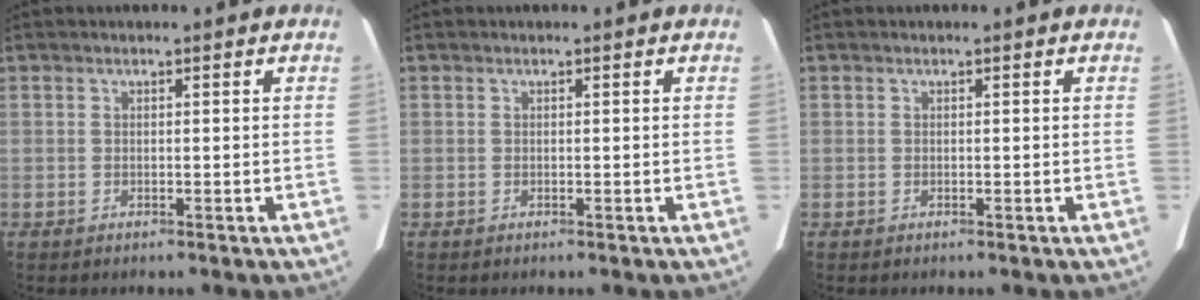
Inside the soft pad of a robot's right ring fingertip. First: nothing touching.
{"total": 0.0}
{"total": 0.0}